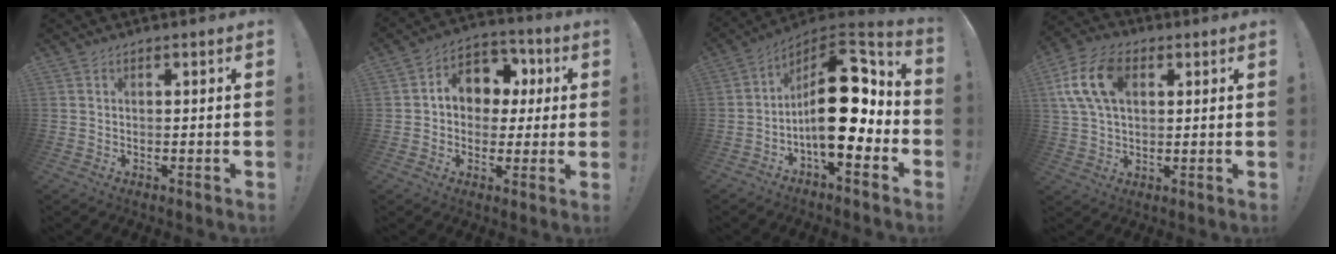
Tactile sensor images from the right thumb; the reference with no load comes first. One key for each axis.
{"total": 10.5, "fx": 2.1, "fy": 9.0, "fz": 5.1, "tx": -0.072, "ty": -0.002, "tz": 0.046}
{"total": 21.5, "fx": -0.4, "fy": 10.2, "fz": 18.9, "tx": -0.290, "ty": 0.009, "tz": -0.002}
{"total": 14.8, "fx": 4.3, "fy": 9.5, "fz": 10.5, "tx": -0.202, "ty": 0.008, "tz": 0.084}